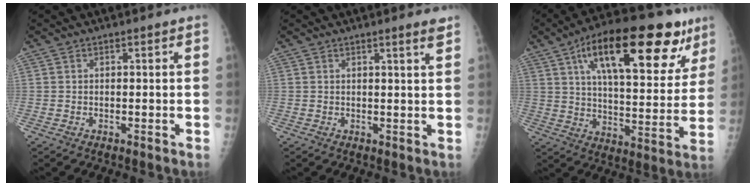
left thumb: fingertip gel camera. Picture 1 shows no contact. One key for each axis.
{"total": 2.4, "fx": 1.8, "fy": -0.3, "fz": 1.6, "tx": -0.020, "ty": -0.011, "tz": 0.025}
{"total": 26.8, "fx": 13.9, "fy": 10.3, "fz": 20.5, "tx": -0.268, "ty": -0.017, "tz": 0.212}